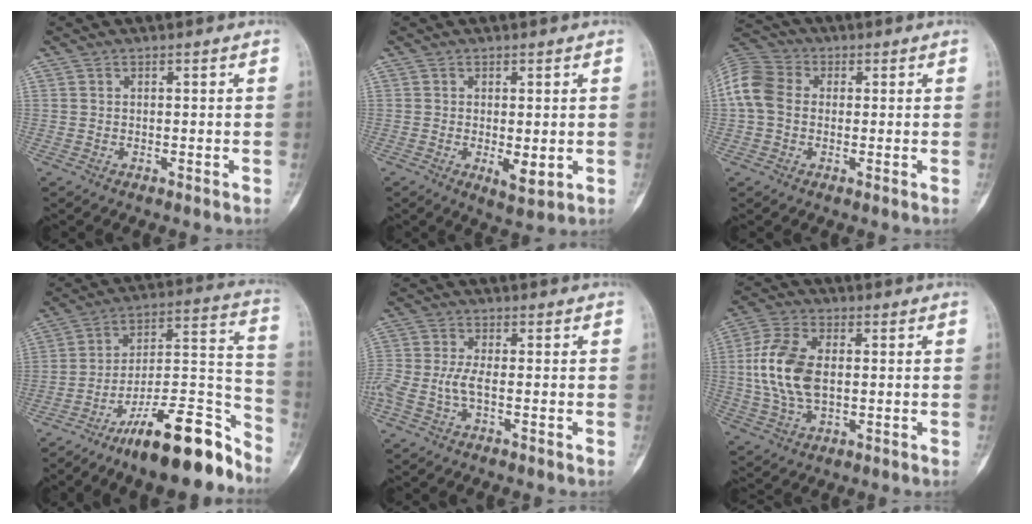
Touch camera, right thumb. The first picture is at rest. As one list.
[{"total": 4.0, "force": [-0.6, 1.6, 3.6], "torque": [-0.052, -0.012, -0.004]}, {"total": 9.3, "force": [0.6, 7.2, 5.8], "torque": [-0.119, 0.025, 0.000]}, {"total": 21.8, "force": [-15.4, 6.0, 14.2], "torque": [-0.186, 0.116, -0.252]}, {"total": 5.7, "force": [-1.7, 2.1, 5.0], "torque": [-0.138, 0.008, -0.037]}, {"total": 12.5, "force": [0.5, 7.3, 10.2], "torque": [-0.214, 0.007, 0.010]}]